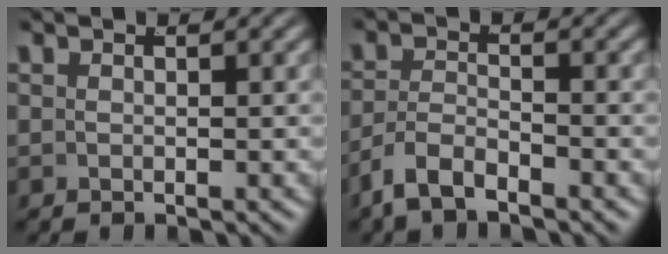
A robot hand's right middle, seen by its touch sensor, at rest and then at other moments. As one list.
[{"total": 3.9, "force": [-2.7, 2.3, 1.7], "torque": [-0.045, -0.002, -0.051]}]